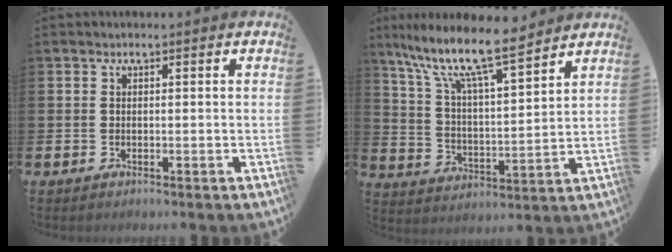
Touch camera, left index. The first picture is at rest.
{"total": 11.3, "force": [9.5, 2.1, 5.6], "torque": [-0.134, -0.059, 0.161]}